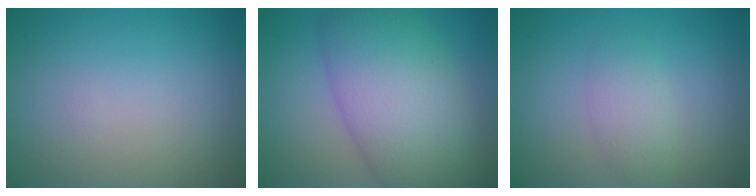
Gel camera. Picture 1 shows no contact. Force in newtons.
{"total": 10.2, "press": 10.2, "slide": 0.2}
{"total": 1.5, "press": 1.5, "slide": 0.0}